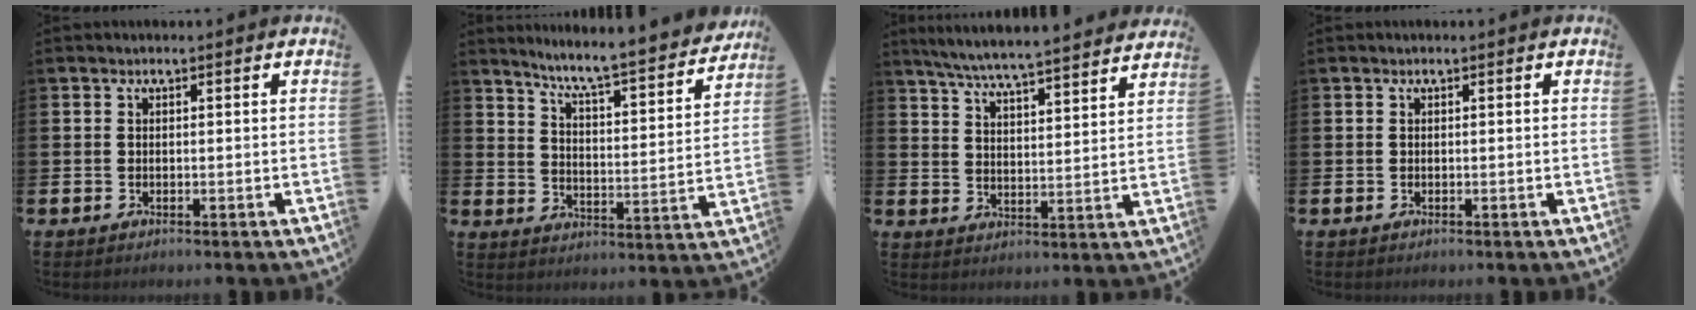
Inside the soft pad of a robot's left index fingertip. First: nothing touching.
{"total": 6.8, "force": [6.3, -0.1, 2.5], "torque": [-0.064, -0.061, 0.100]}
{"total": 6.7, "force": [6.5, -0.2, 1.7], "torque": [-0.059, -0.045, 0.113]}
{"total": 0.0}